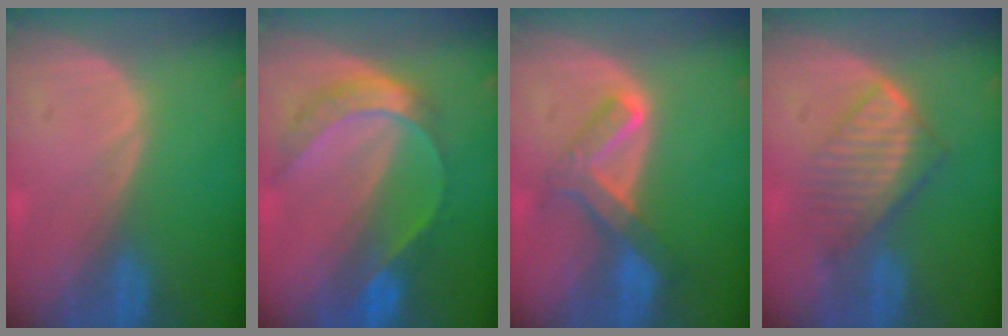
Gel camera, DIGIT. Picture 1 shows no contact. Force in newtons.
{"total": 7.6, "press": 6.4, "slide": 4.2}
{"total": 6.5, "press": 5.9, "slide": 2.6}
{"total": 6.4, "press": 6.3, "slide": 1.4}